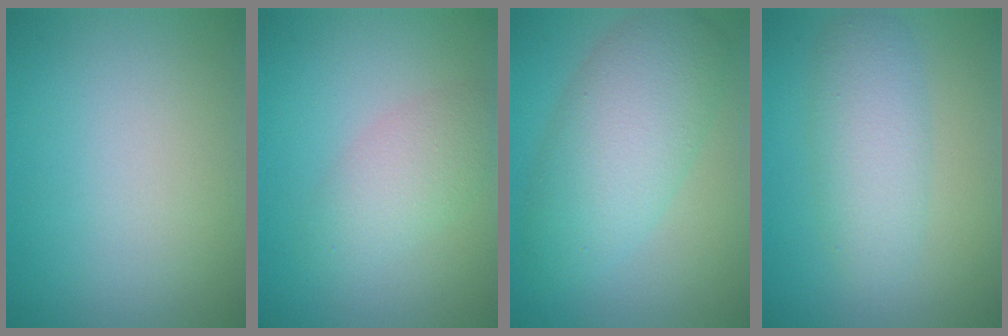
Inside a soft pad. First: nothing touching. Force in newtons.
{"total": 3.0, "press": 3.0, "slide": 0.1}
{"total": 6.9, "press": 6.9, "slide": 0.1}
{"total": 4.0, "press": 4.0, "slide": 0.0}